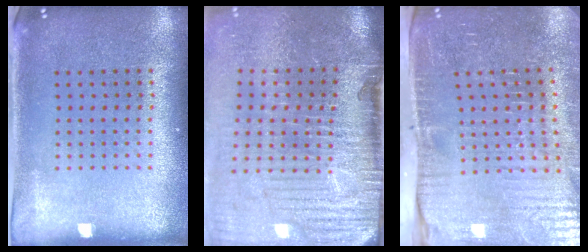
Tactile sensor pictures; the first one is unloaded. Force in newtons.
{"total": 5.4, "press": 4.4, "slide": 3.1}
{"total": 4.7, "press": 4.5, "slide": 1.5}